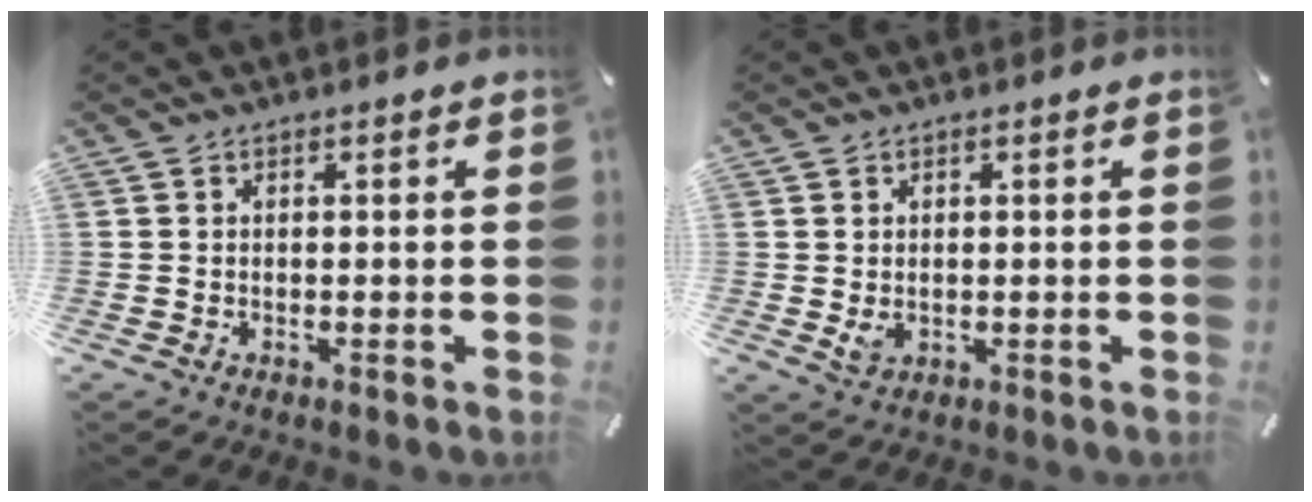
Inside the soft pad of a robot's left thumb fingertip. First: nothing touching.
{"total": 2.4, "force": [0.1, 1.9, 1.4], "torque": [-0.022, -0.004, 0.000]}